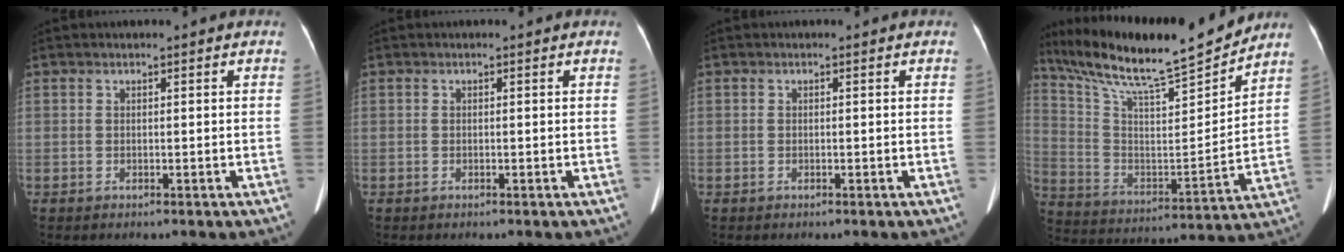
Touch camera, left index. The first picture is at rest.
{"total": 0.0}
{"total": 0.0}
{"total": 21.4, "force": [19.0, 0.9, 9.7], "torque": [-0.184, -0.016, 0.316]}